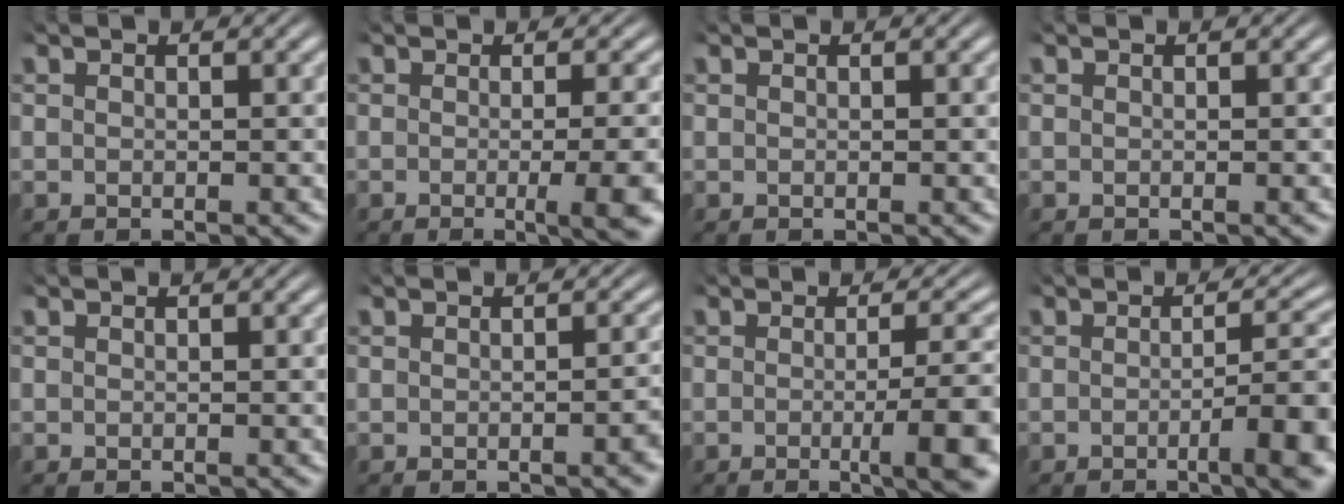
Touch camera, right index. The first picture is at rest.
{"total": 4.9, "force": [-1.6, 0.6, 4.6], "torque": [-0.038, 0.002, -0.031]}
{"total": 0.0}
{"total": 0.0}
{"total": 0.0}
{"total": 1.2, "force": [-0.8, 0.0, 0.9], "torque": [-0.010, 0.008, -0.015]}
{"total": 6.0, "force": [-2.0, 0.8, 5.6], "torque": [-0.061, 0.001, -0.034]}
{"total": 5.5, "force": [-2.0, 1.0, 5.1], "torque": [-0.058, 0.003, -0.033]}